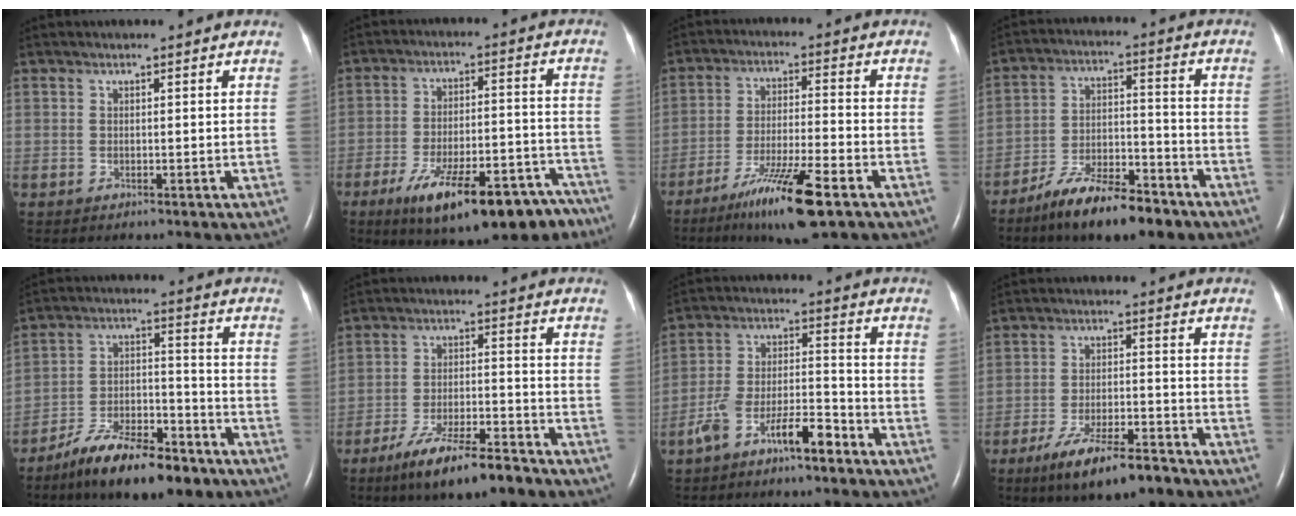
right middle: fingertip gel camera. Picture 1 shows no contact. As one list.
[{"total": 19.6, "force": [-13.7, 6.0, 12.6], "torque": [-0.143, 0.023, -0.206]}, {"total": 11.6, "force": [-7.1, 0.5, 9.2], "torque": [-0.172, -0.031, -0.123]}, {"total": 12.2, "force": [-9.0, 3.5, 7.5], "torque": [-0.129, 0.001, -0.155]}, {"total": 13.6, "force": [-9.9, 4.2, 8.4], "torque": [-0.143, 0.007, -0.169]}, {"total": 10.7, "force": [-7.9, 1.7, 7.0], "torque": [-0.125, -0.017, -0.137]}, {"total": 8.3, "force": [-5.7, 2.0, 5.7], "torque": [-0.111, 0.018, -0.102]}, {"total": 10.0, "force": [-7.2, 2.1, 6.7], "torque": [-0.120, -0.015, -0.122]}]